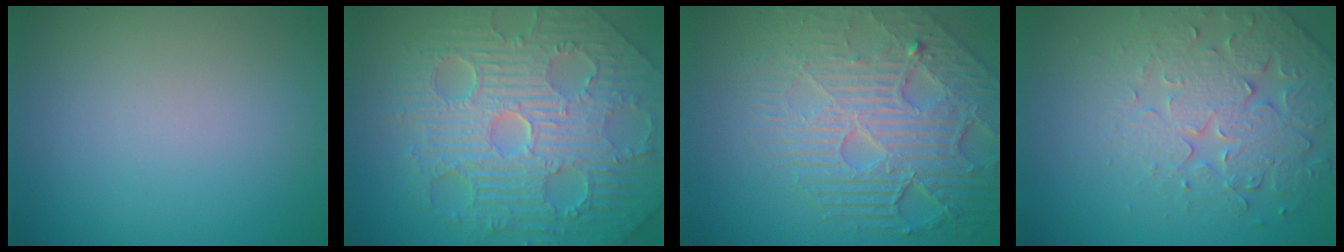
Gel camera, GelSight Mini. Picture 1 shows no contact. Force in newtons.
{"total": 11.3, "press": 7.4, "slide": 8.5}
{"total": 8.5, "press": 5.8, "slide": 6.2}
{"total": 4.5, "press": 4.4, "slide": 1.1}